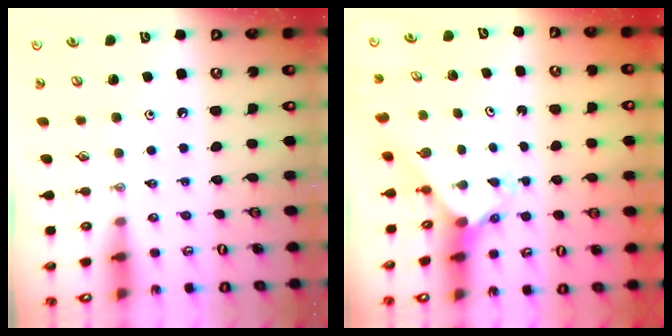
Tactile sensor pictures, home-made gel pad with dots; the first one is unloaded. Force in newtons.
{"total": 2.4, "press": 2.4, "slide": 0.2}